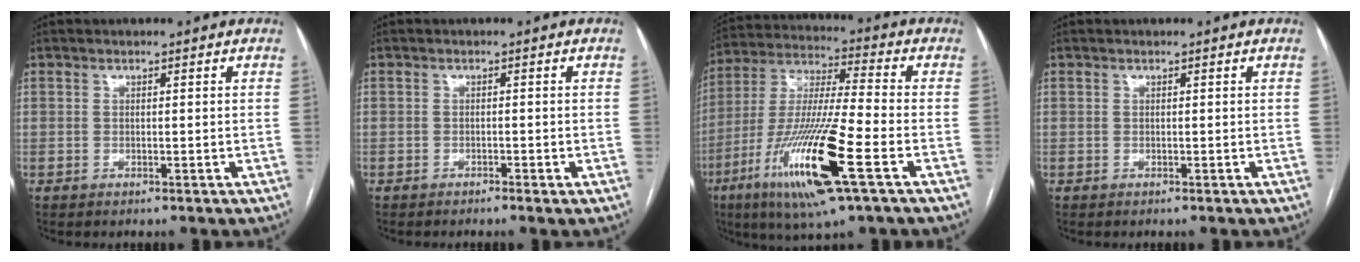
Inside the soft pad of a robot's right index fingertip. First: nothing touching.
{"total": 1.0, "force": [-0.7, 0.1, 0.7], "torque": [-0.013, 0.000, -0.013]}
{"total": 19.0, "force": [-7.8, 1.1, 17.2], "torque": [-0.366, -0.032, -0.145]}
{"total": 0.0}